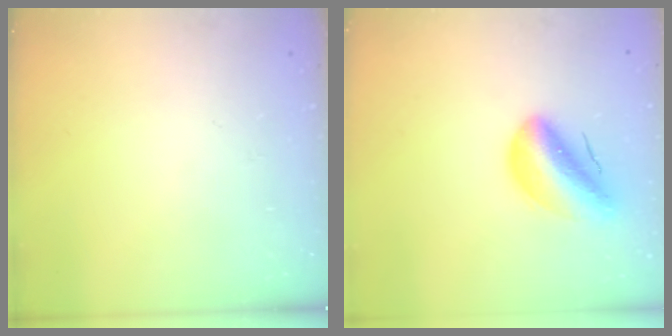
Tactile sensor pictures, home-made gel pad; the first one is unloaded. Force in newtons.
{"total": 9.8, "press": 9.3, "slide": 3.1}